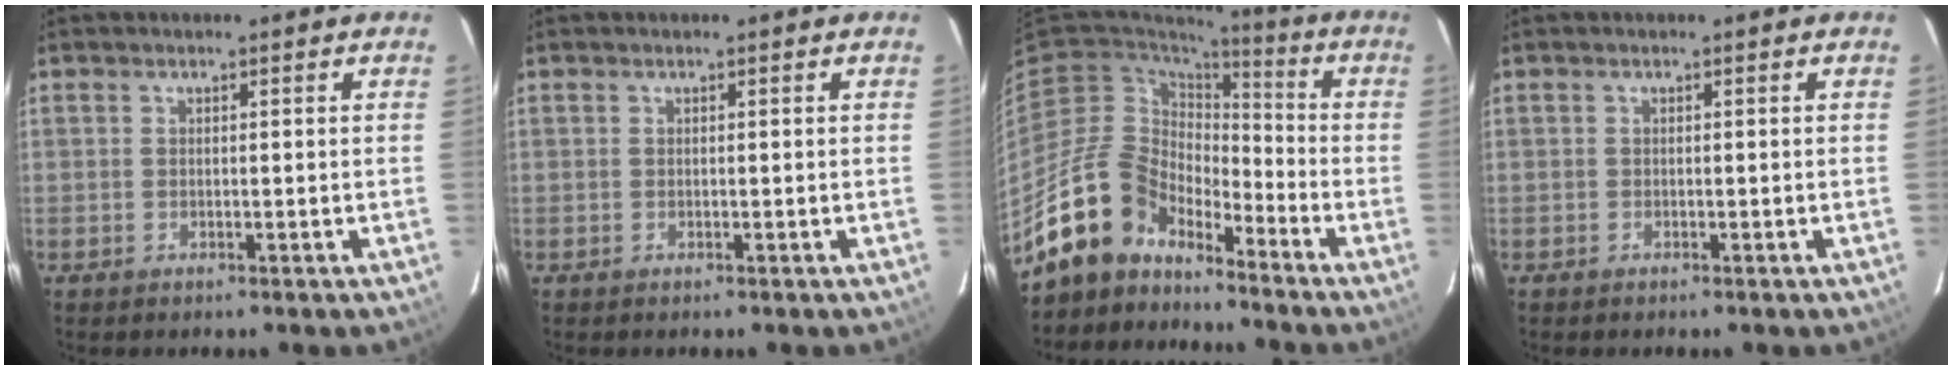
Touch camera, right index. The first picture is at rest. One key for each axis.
{"total": 0.0}
{"total": 13.4, "fx": -11.6, "fy": 6.2, "fz": 2.6, "tx": -0.061, "ty": 0.026, "tz": -0.214}
{"total": 0.0}